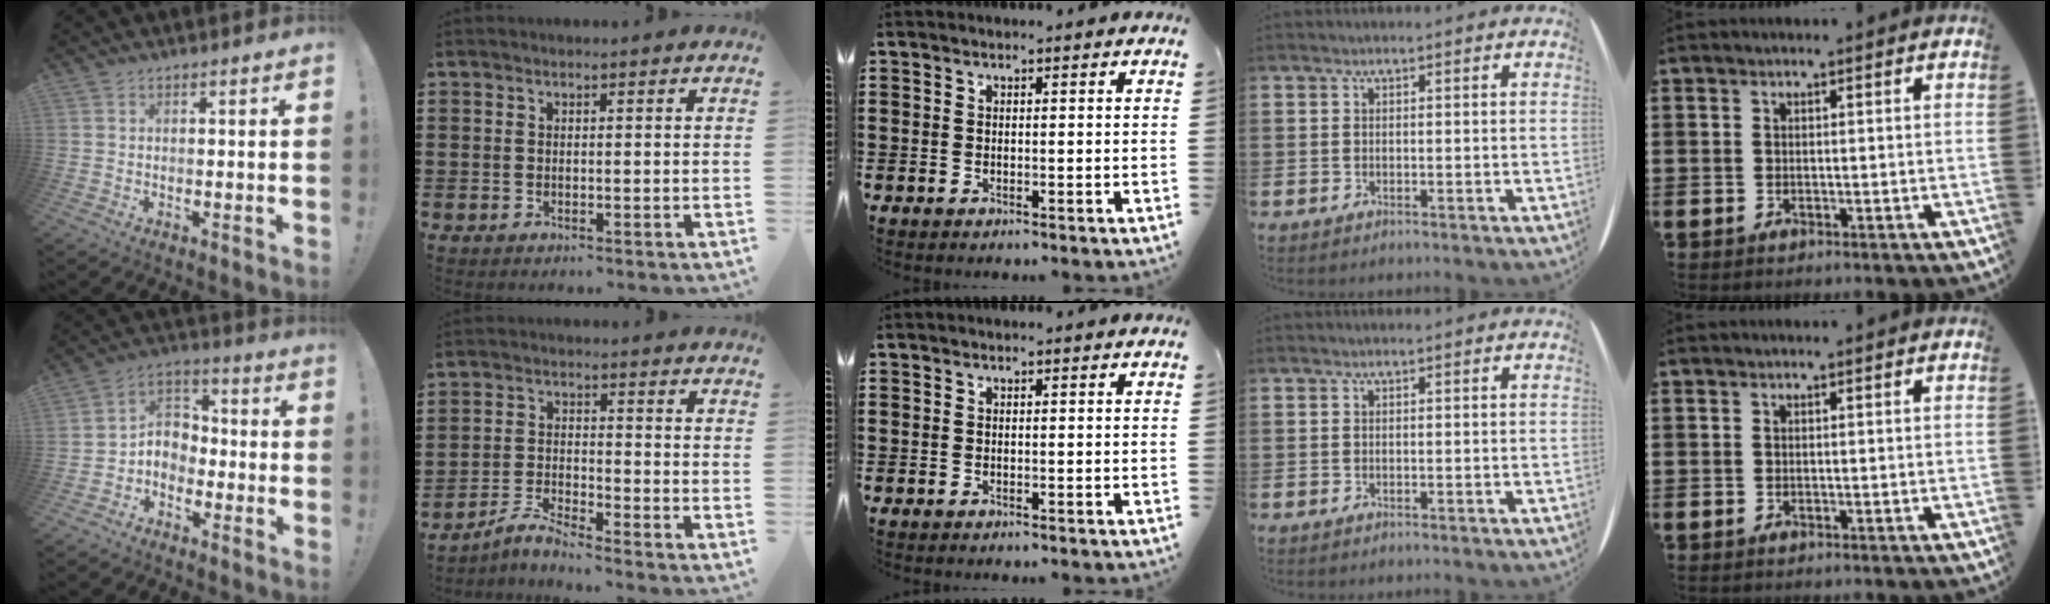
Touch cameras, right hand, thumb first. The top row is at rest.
{"thumb": {"total": 6.3, "force": [-1.9, 5.7, 1.8], "torque": [-0.026, 0.013, -0.027]}, "index": {"total": 3.8, "force": [-3.6, 0.2, 1.2], "torque": [-0.038, 0.002, -0.075]}}